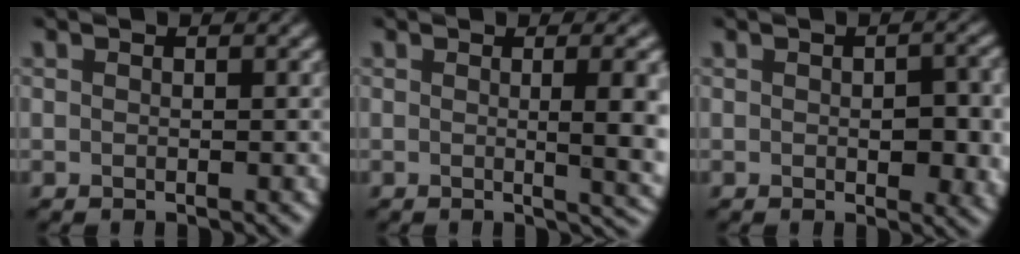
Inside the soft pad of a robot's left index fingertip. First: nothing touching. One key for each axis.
{"total": 7.3, "fx": 0.3, "fy": 2.6, "fz": 6.8, "tx": -0.052, "ty": 0.001, "tz": 0.005}
{"total": 4.4, "fx": -0.2, "fy": 2.2, "fz": 3.8, "tx": -0.046, "ty": -0.008, "tz": 0.000}